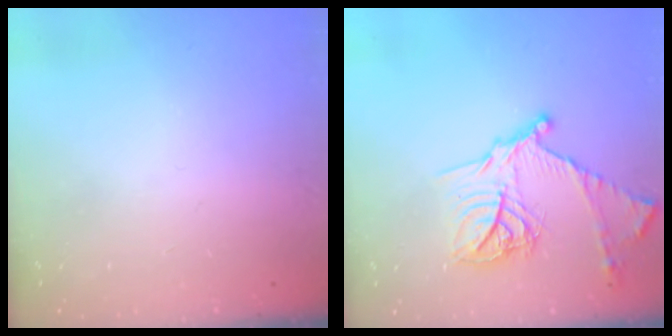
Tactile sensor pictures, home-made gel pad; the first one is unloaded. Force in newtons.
{"total": 18.3, "press": 18.2, "slide": 1.7}